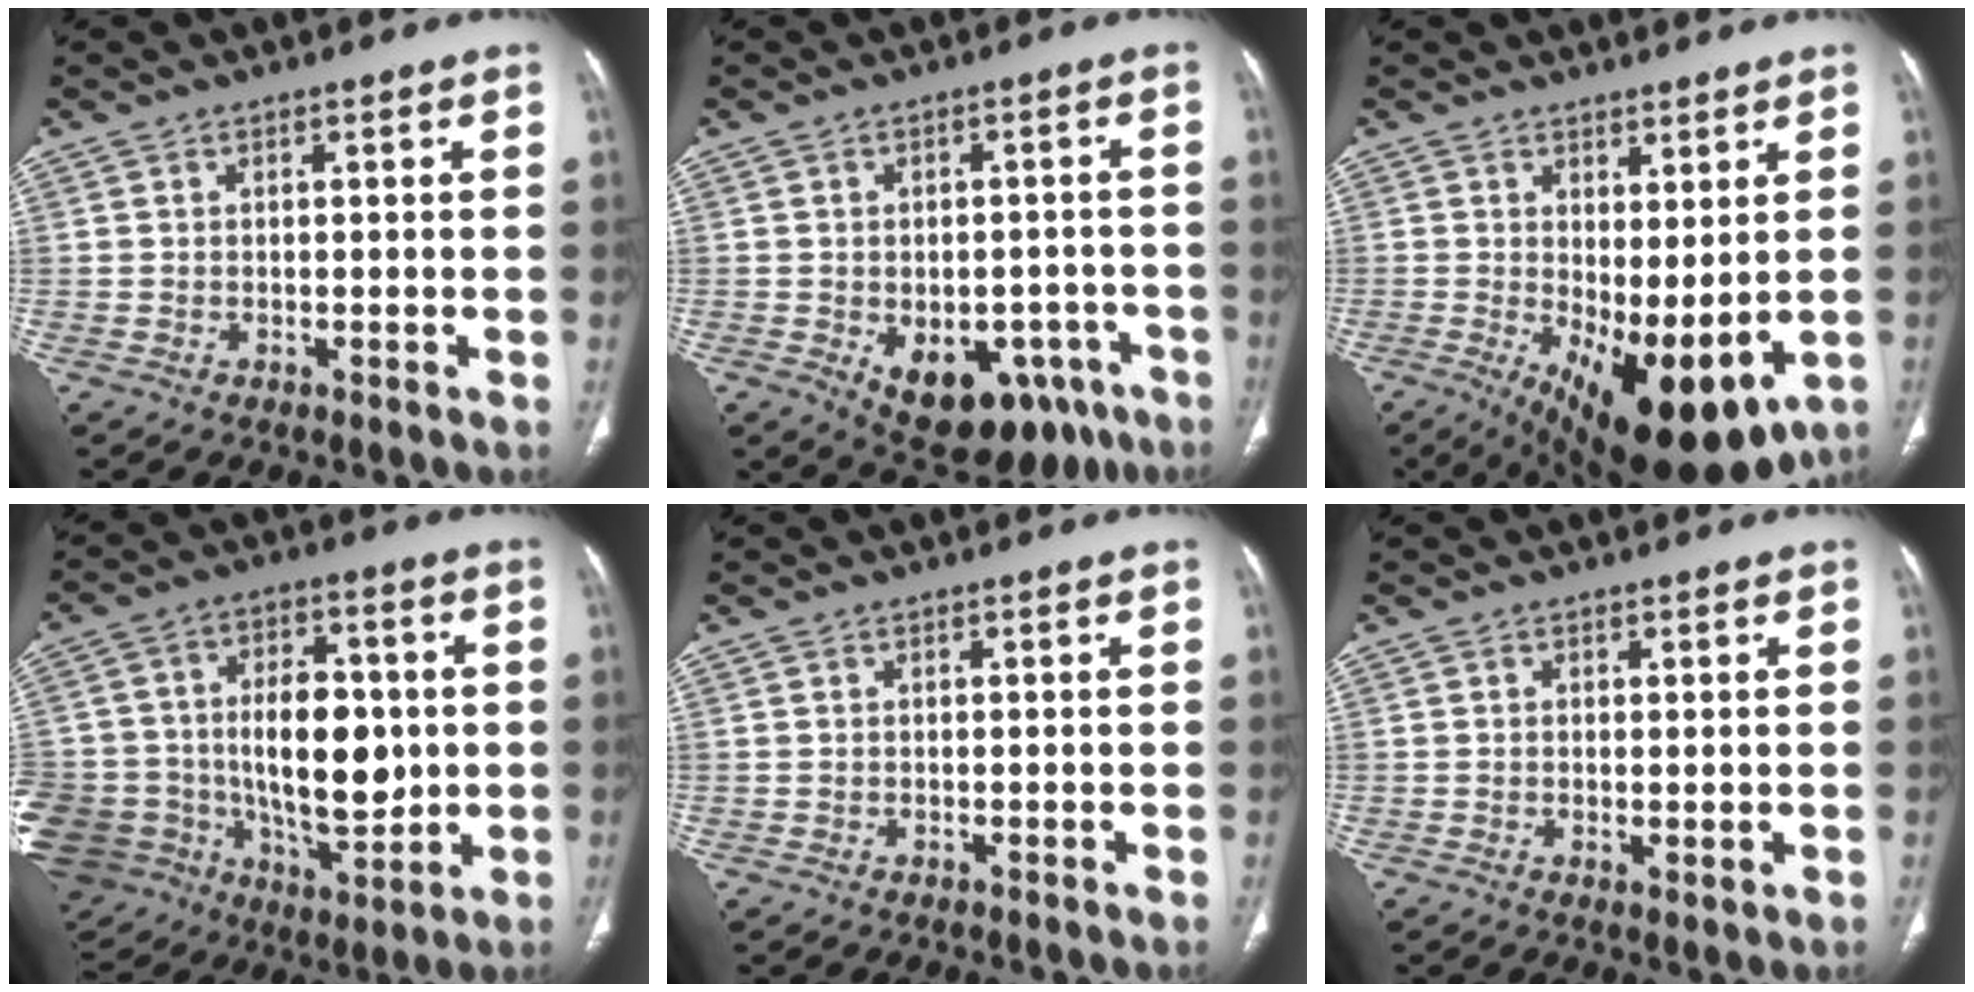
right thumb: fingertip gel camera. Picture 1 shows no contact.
{"total": 15.9, "force": [-7.4, 9.7, 10.1], "torque": [-0.120, 0.025, -0.085]}
{"total": 14.6, "force": [-2.4, 6.2, 13.0], "torque": [-0.202, -0.022, -0.012]}
{"total": 30.7, "force": [-2.1, 21.5, 21.8], "torque": [-0.427, 0.026, -0.007]}
{"total": 0.0}
{"total": 1.3, "force": [0.1, 0.5, 1.2], "torque": [-0.026, -0.008, 0.003]}